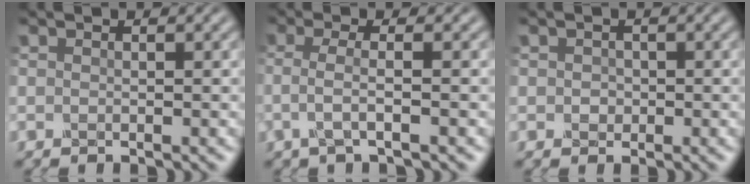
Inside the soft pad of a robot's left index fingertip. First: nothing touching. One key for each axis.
{"total": 1.7, "fx": -0.6, "fy": 0.1, "fz": 1.6, "tx": -0.042, "ty": 0.002, "tz": -0.021}
{"total": 0.7, "fx": 0.0, "fy": 0.6, "fz": -0.4, "tx": -0.002, "ty": -0.003, "tz": -0.001}